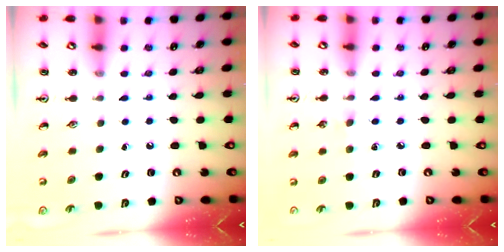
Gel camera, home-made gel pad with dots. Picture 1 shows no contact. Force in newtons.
{"total": 3.7, "press": 3.7, "slide": 0.6}